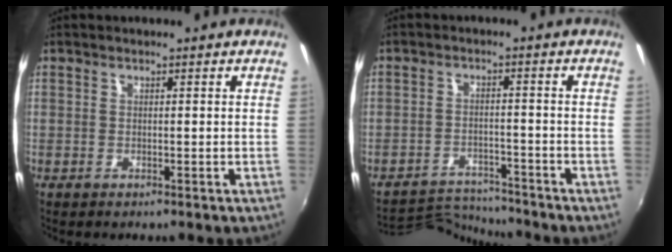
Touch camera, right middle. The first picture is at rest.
{"total": 8.2, "force": [-8.1, 0.5, 0.4], "torque": [-0.032, 0.010, -0.136]}